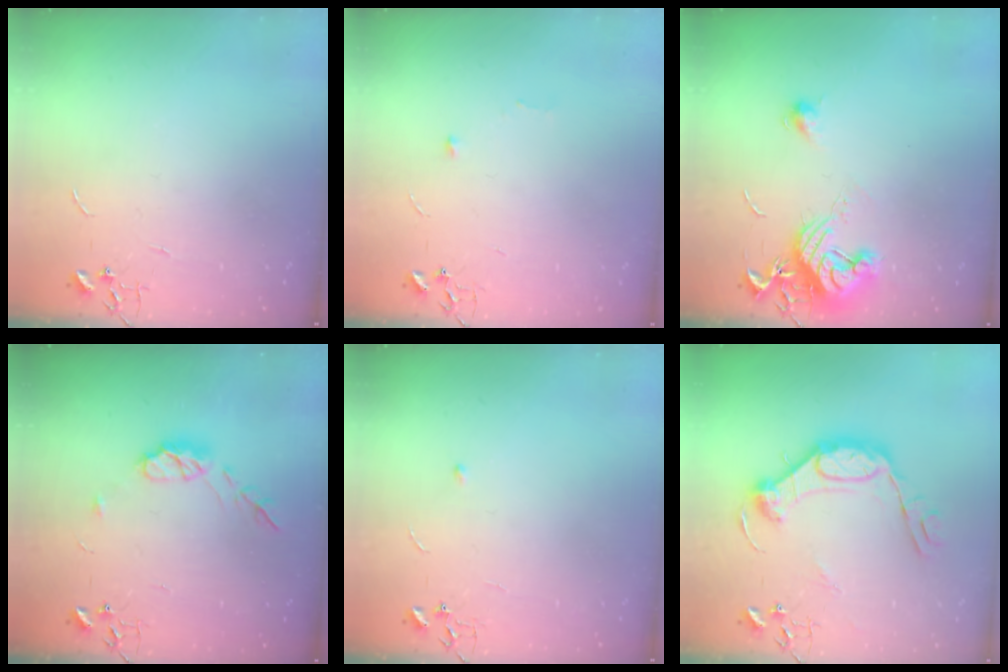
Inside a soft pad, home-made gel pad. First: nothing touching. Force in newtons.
{"total": 5.1, "press": 5.1, "slide": 0.7}
{"total": 13.2, "press": 13.2, "slide": 0.5}
{"total": 8.5, "press": 8.4, "slide": 0.5}
{"total": 3.4, "press": 3.3, "slide": 0.6}
{"total": 15.0, "press": 14.9, "slide": 0.6}